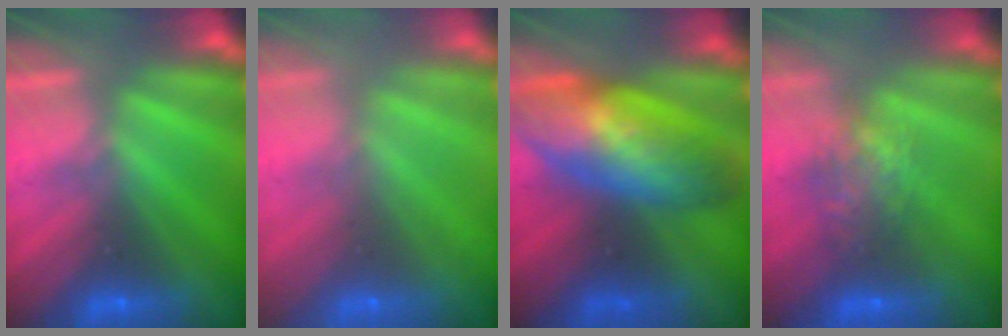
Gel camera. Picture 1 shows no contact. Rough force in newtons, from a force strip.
{"total": 7.5}
{"total": 6.0}
{"total": 8.4}